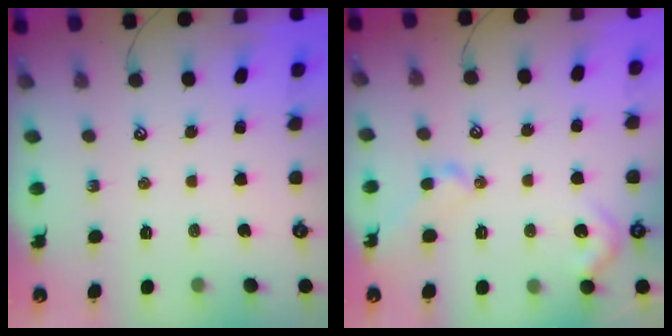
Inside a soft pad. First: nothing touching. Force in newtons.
{"total": 4.7, "press": 4.6, "slide": 0.8}